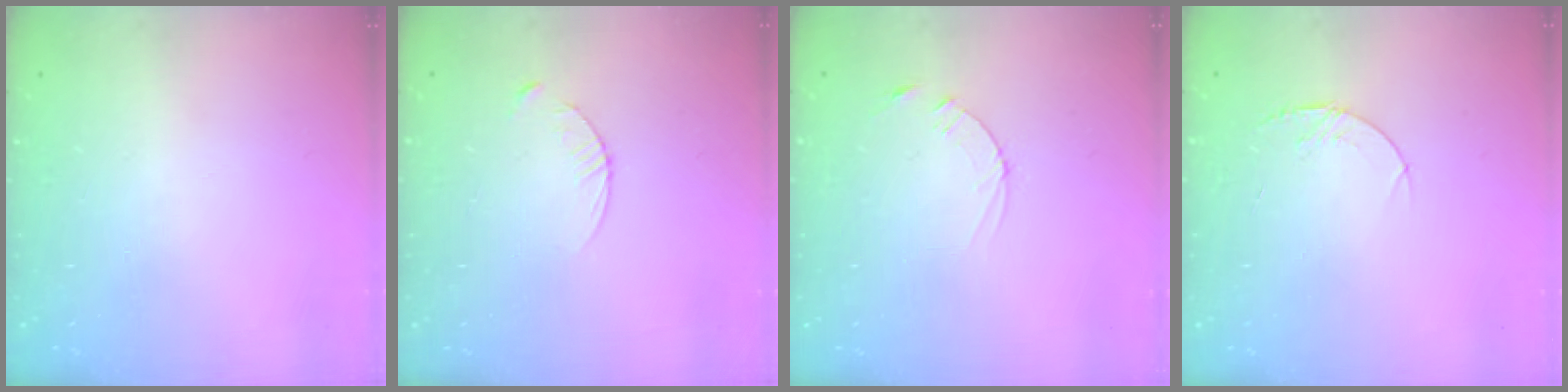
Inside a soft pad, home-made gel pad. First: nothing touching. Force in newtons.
{"total": 3.6, "press": 3.5, "slide": 0.4}
{"total": 2.5, "press": 2.5, "slide": 0.3}
{"total": 4.0, "press": 3.9, "slide": 0.5}